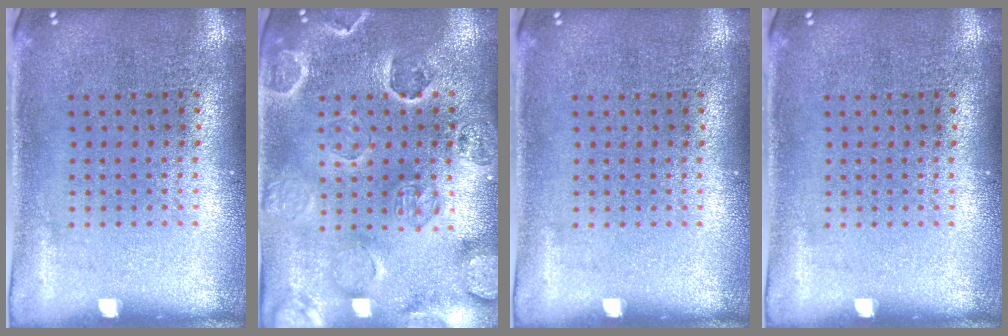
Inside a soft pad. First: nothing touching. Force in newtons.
{"total": 2.7, "press": 2.6, "slide": 0.6}
{"total": 0.0}
{"total": 0.0}